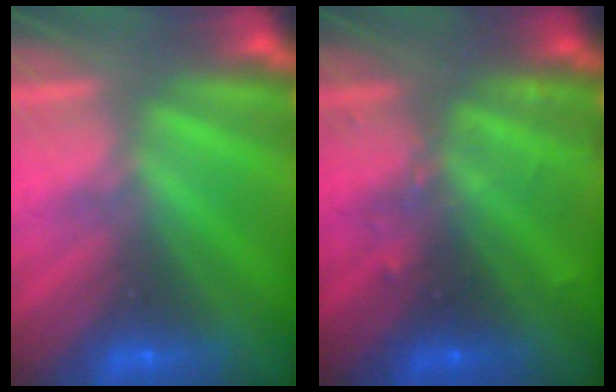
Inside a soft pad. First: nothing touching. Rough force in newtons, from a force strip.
{"total": 2.4}